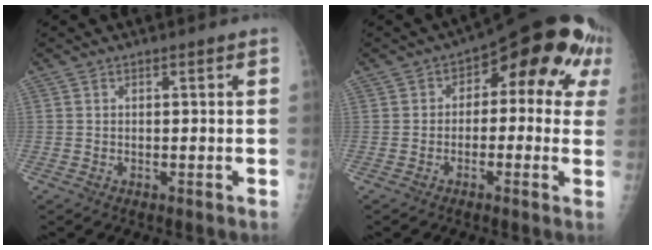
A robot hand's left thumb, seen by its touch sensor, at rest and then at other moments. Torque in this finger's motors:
{"motor_torque": [0.50, 0.32, 0.54, 0.29, 0.11]}